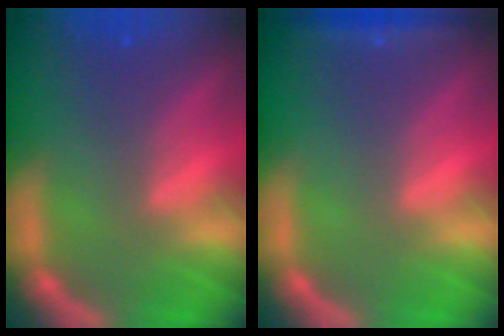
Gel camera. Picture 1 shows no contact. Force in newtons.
{"total": 1.9}